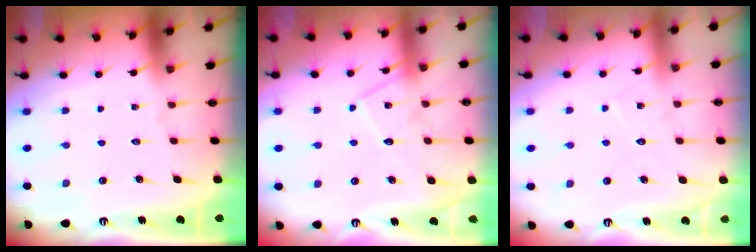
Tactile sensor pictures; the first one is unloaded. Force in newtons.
{"total": 11.0, "press": 11.0, "slide": 0.7}
{"total": 6.4, "press": 6.3, "slide": 0.6}